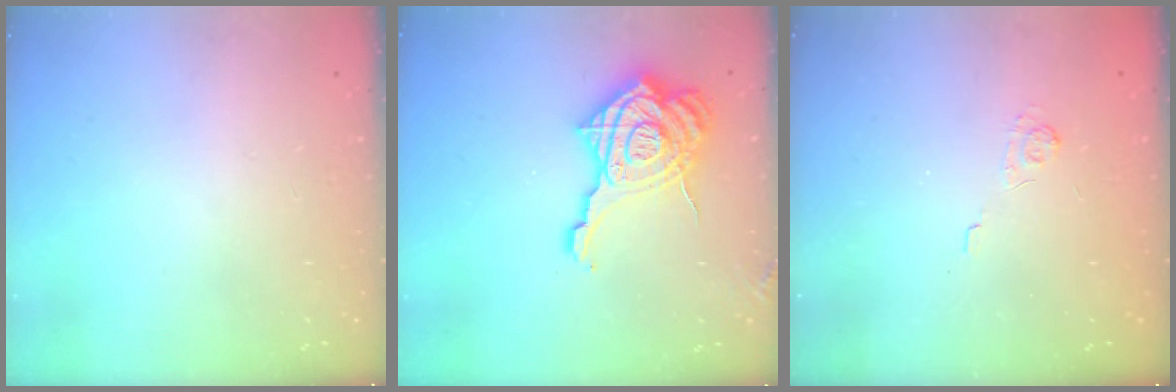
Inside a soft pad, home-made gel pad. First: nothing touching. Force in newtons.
{"total": 23.7, "press": 23.6, "slide": 2.4}
{"total": 2.0, "press": 1.4, "slide": 1.4}